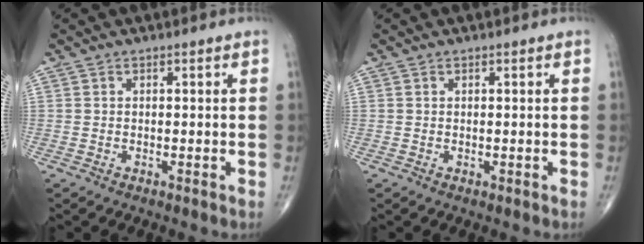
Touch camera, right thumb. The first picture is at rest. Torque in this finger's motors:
{"motor_torque": [-0.47, -0.09, -0.24, -0.02, 0.03]}